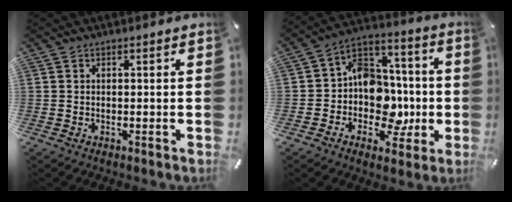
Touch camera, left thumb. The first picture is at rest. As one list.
[{"total": 13.5, "force": [-2.4, 11.7, 6.2], "torque": [-0.098, 0.006, -0.028]}]